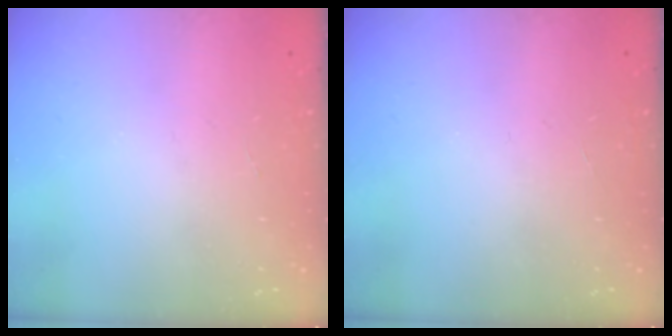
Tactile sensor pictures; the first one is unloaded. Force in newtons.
{"total": 0.0}